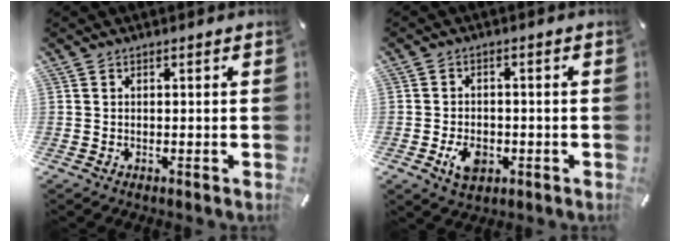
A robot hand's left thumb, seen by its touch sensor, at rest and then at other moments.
{"total": 5.9, "force": [-2.0, 4.2, 3.6], "torque": [-0.068, 0.003, -0.037]}